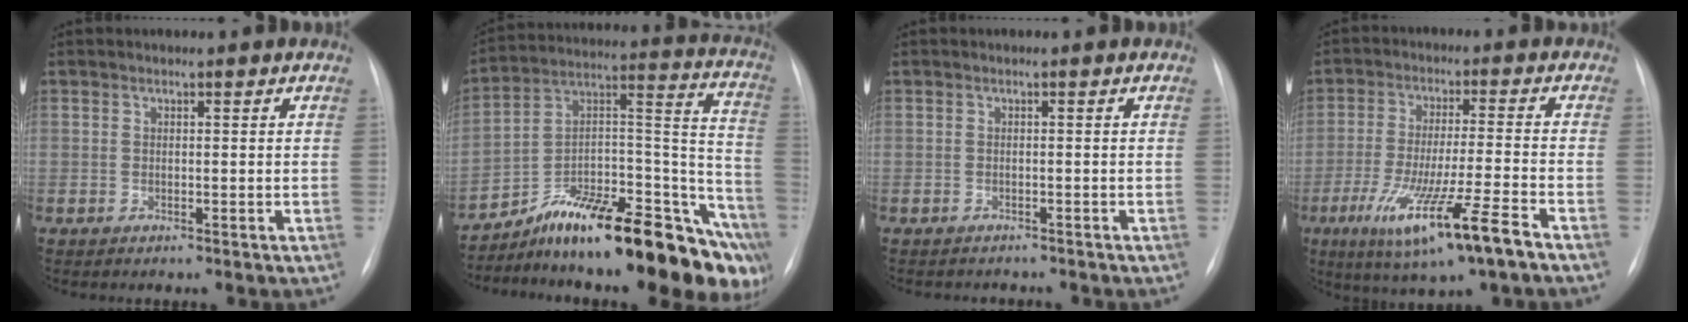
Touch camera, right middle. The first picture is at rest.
{"total": 25.0, "force": [-18.7, 6.4, 15.4], "torque": [-0.134, 0.047, -0.276]}
{"total": 3.1, "force": [-2.9, 1.1, 0.6], "torque": [-0.005, -0.003, -0.033]}
{"total": 13.4, "force": [-7.1, 0.1, 11.4], "torque": [-0.215, -0.033, -0.117]}